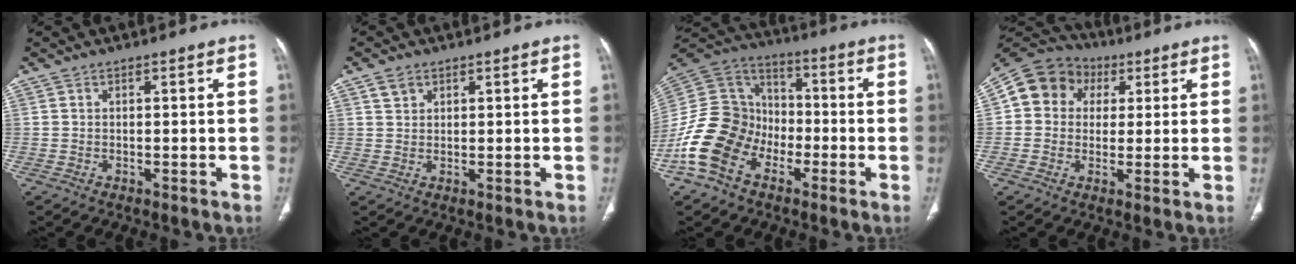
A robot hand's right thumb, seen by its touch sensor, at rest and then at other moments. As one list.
[{"total": 2.4, "force": [1.4, 1.7, 0.9], "torque": [-0.011, -0.002, 0.028]}, {"total": 17.0, "force": [-7.5, 12.8, 8.4], "torque": [-0.153, 0.065, -0.148]}, {"total": 11.5, "force": [2.7, 10.0, 5.0], "torque": [-0.071, 0.020, 0.033]}]